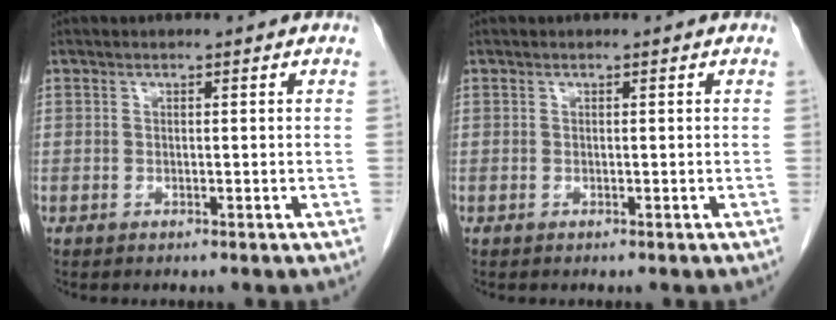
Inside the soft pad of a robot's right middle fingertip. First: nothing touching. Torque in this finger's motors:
{"motor_torque": [-0.08, -0.03, 0.00, 0.00]}